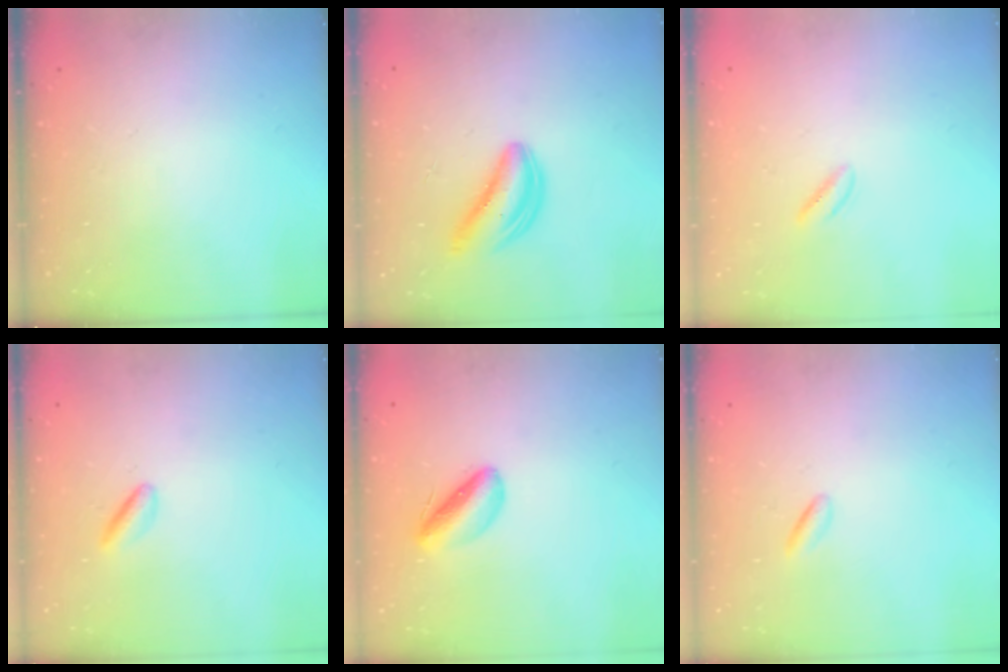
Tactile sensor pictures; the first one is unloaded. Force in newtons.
{"total": 5.8, "press": 5.7, "slide": 1.0}
{"total": 1.4, "press": 1.0, "slide": 0.9}
{"total": 2.5, "press": 2.4, "slide": 0.8}
{"total": 5.7, "press": 5.5, "slide": 1.6}
{"total": 0.8, "press": 0.6, "slide": 0.5}